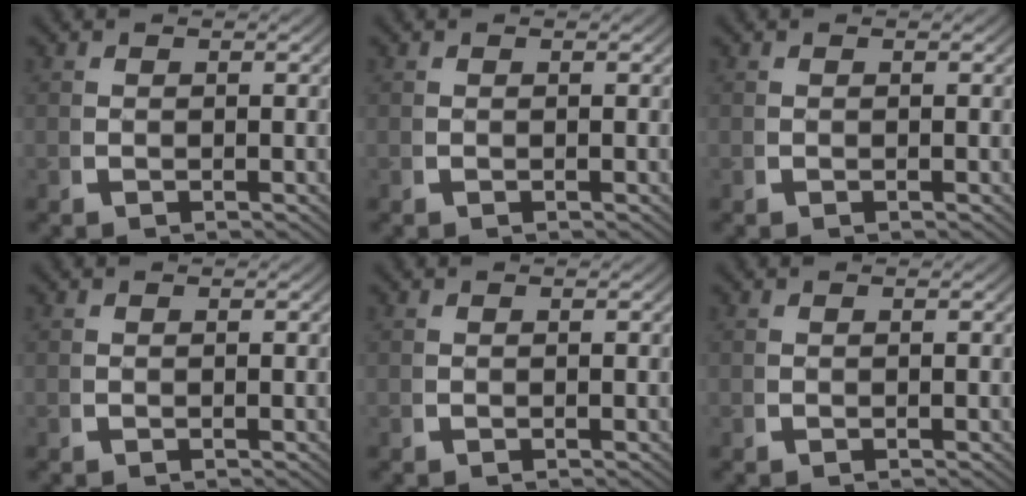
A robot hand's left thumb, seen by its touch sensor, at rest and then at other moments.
{"total": 0.0}
{"total": 0.0}
{"total": 0.0}
{"total": 0.0}
{"total": 0.0}